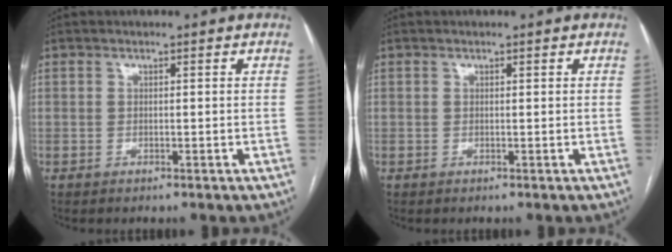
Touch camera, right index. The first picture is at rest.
{"total": 0.0}